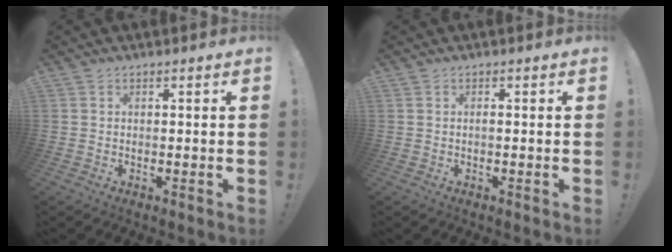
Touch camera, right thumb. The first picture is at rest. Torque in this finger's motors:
{"motor_torque": [0.10, -0.05, -0.30, 0.13, 0.09]}